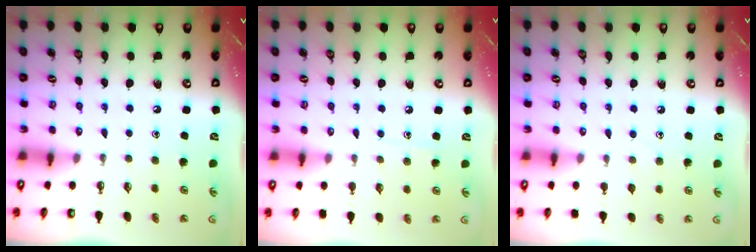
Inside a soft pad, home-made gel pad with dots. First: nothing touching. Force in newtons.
{"total": 5.5, "press": 5.4, "slide": 0.6}
{"total": 4.3, "press": 4.3, "slide": 0.4}